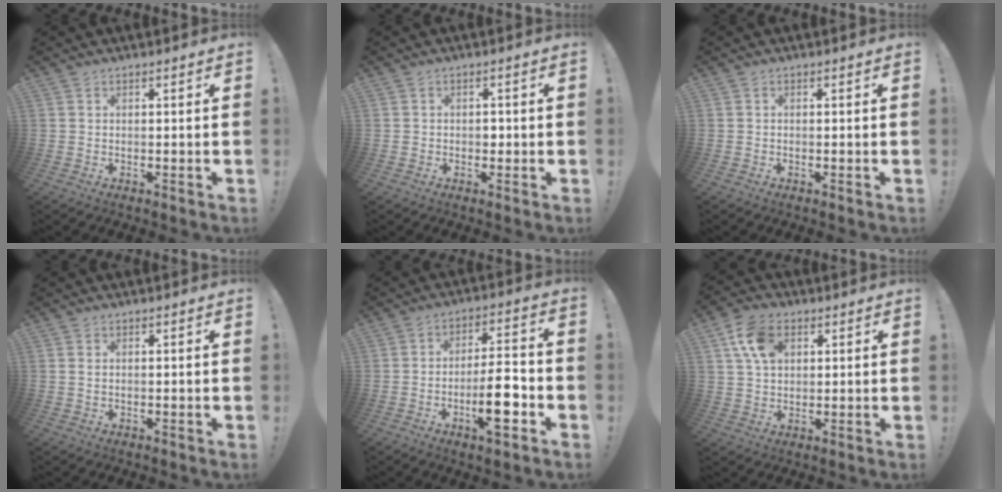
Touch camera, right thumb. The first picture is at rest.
{"total": 1.5, "force": [-0.2, 1.3, 0.7], "torque": [-0.006, 0.001, -0.007]}
{"total": 0.0}
{"total": 0.8, "force": [0.3, 0.3, 0.7], "torque": [-0.008, -0.001, 0.004]}
{"total": 12.3, "force": [-4.7, 3.4, 10.9], "torque": [-0.164, 0.015, -0.081]}
{"total": 10.3, "force": [3.8, 7.1, 6.4], "torque": [-0.101, 0.003, 0.074]}